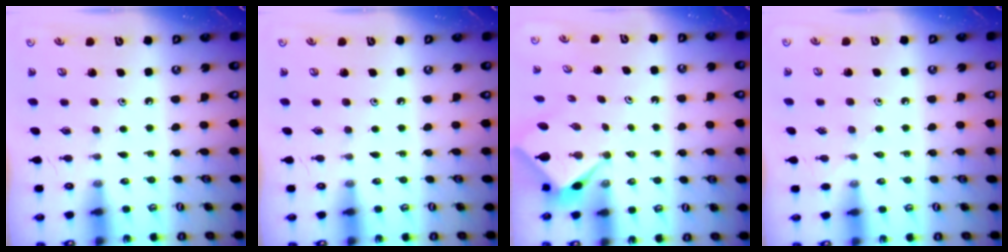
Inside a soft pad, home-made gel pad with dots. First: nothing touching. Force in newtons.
{"total": 0.0}
{"total": 2.7, "press": 2.7, "slide": 0.0}
{"total": 3.5, "press": 3.4, "slide": 0.6}